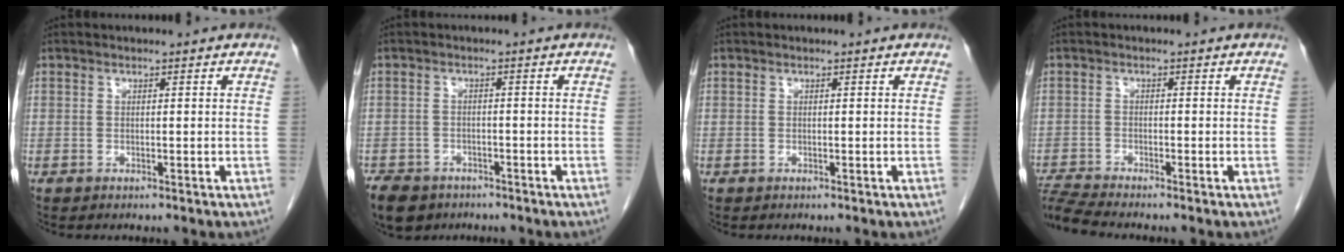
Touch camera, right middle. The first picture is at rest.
{"total": 7.5, "force": [-5.4, 4.6, 2.3], "torque": [-0.051, -0.003, -0.084]}
{"total": 0.0}
{"total": 4.0, "force": [-3.8, -1.3, 0.6], "torque": [-0.023, -0.015, -0.073]}